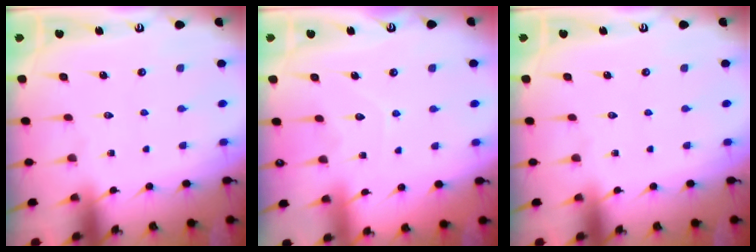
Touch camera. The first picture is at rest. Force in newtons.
{"total": 3.6, "press": 3.6, "slide": 0.3}
{"total": 0.0}